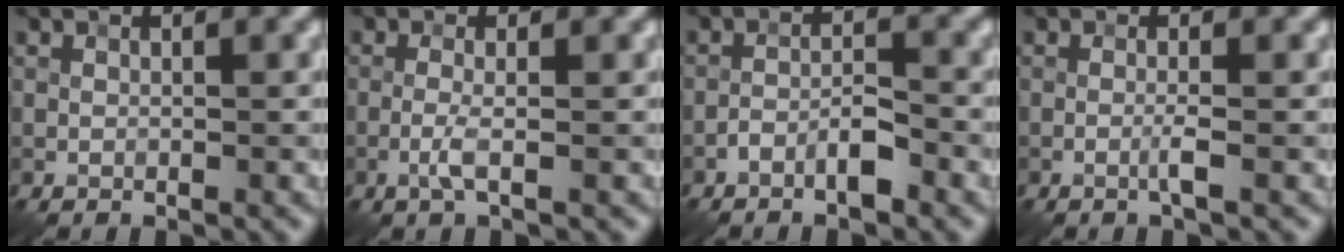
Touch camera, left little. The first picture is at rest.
{"total": 1.7, "force": [-0.6, 0.1, 1.6], "torque": [-0.036, 0.002, -0.017]}
{"total": 2.4, "force": [-1.6, 0.7, 1.6], "torque": [-0.027, 0.009, -0.031]}
{"total": 1.2, "force": [-0.4, 0.0, 1.1], "torque": [-0.021, 0.003, -0.013]}